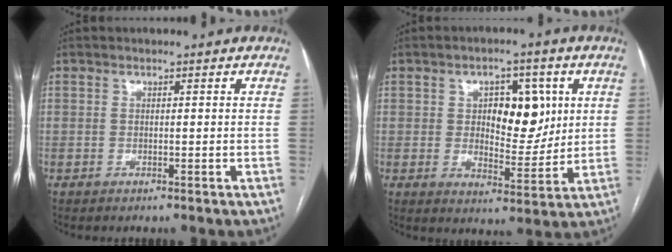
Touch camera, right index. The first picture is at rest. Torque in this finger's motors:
{"motor_torque": [0.30, 0.19, 0.25, 0.05]}